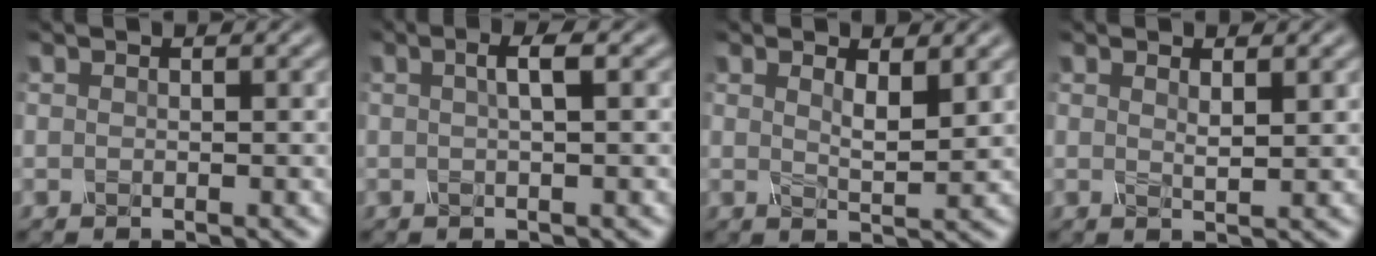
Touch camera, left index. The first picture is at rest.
{"total": 1.9, "force": [0.1, 0.3, 1.9], "torque": [-0.029, 0.004, 0.002]}
{"total": 2.2, "force": [0.9, 0.4, 2.0], "torque": [-0.035, -0.008, 0.022]}
{"total": 1.2, "force": [0.5, 0.2, 1.1], "torque": [-0.017, -0.004, 0.012]}